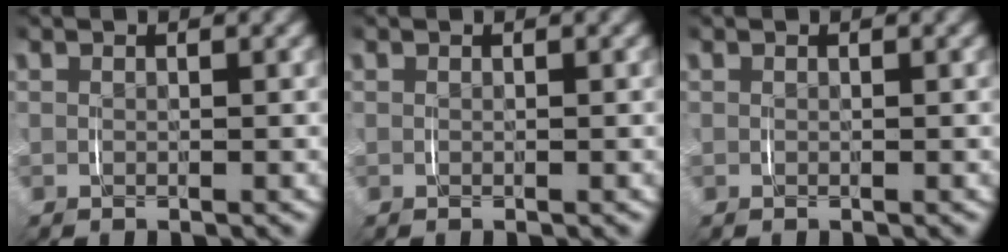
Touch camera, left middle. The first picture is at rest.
{"total": 0.0}
{"total": 0.0}